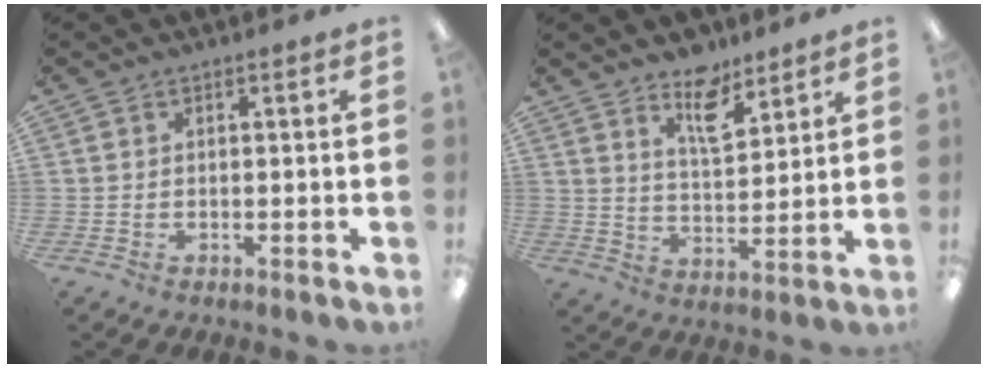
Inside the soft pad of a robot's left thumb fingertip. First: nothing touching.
{"total": 9.4, "force": [7.1, 4.0, 4.6], "torque": [-0.062, -0.042, 0.122]}